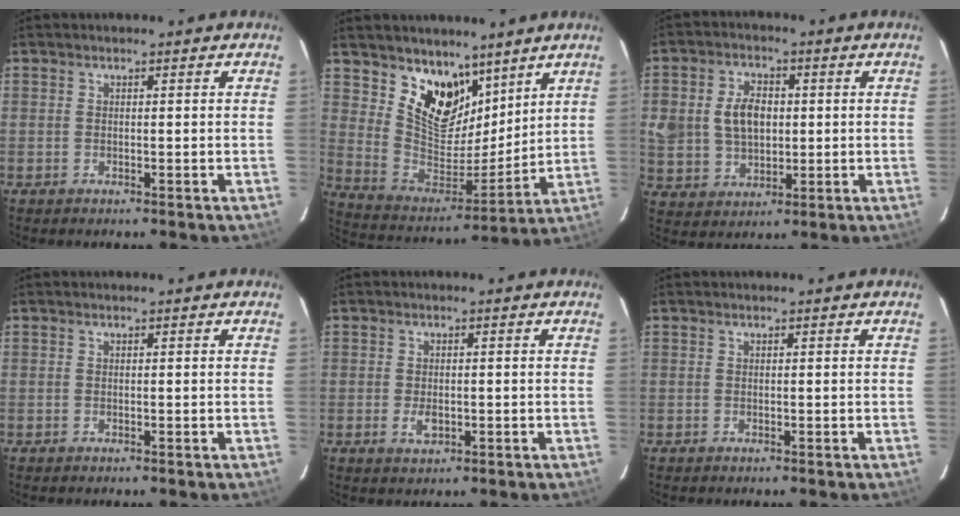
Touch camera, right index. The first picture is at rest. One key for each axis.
{"total": 14.5, "fx": 9.6, "fy": 8.5, "fz": 6.7, "tx": -0.134, "ty": -0.016, "tz": 0.186}
{"total": 9.7, "fx": 1.0, "fy": 7.0, "fz": 6.6, "tx": -0.137, "ty": 0.017, "tz": 0.029}
{"total": 0.0}
{"total": 2.7, "fx": -0.8, "fy": 1.6, "fz": 2.1, "tx": -0.037, "ty": -0.004, "tz": -0.011}
{"total": 0.0}